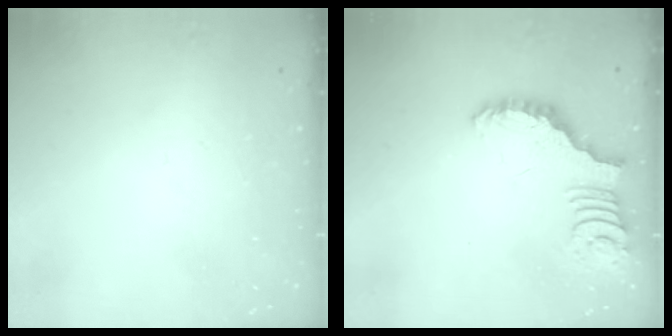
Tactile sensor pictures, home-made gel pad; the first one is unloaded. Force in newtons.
{"total": 2.4, "press": 2.4, "slide": 0.5}